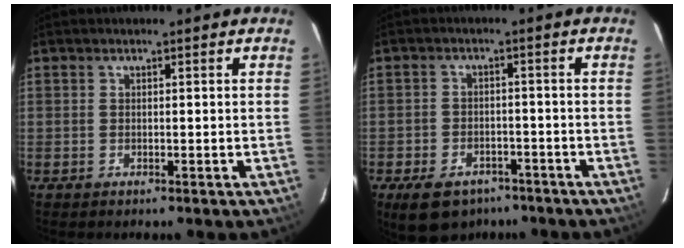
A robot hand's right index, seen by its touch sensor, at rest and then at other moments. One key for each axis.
{"total": 10.6, "fx": -7.0, "fy": 6.6, "fz": 4.4, "tx": -0.109, "ty": 0.004, "tz": -0.096}